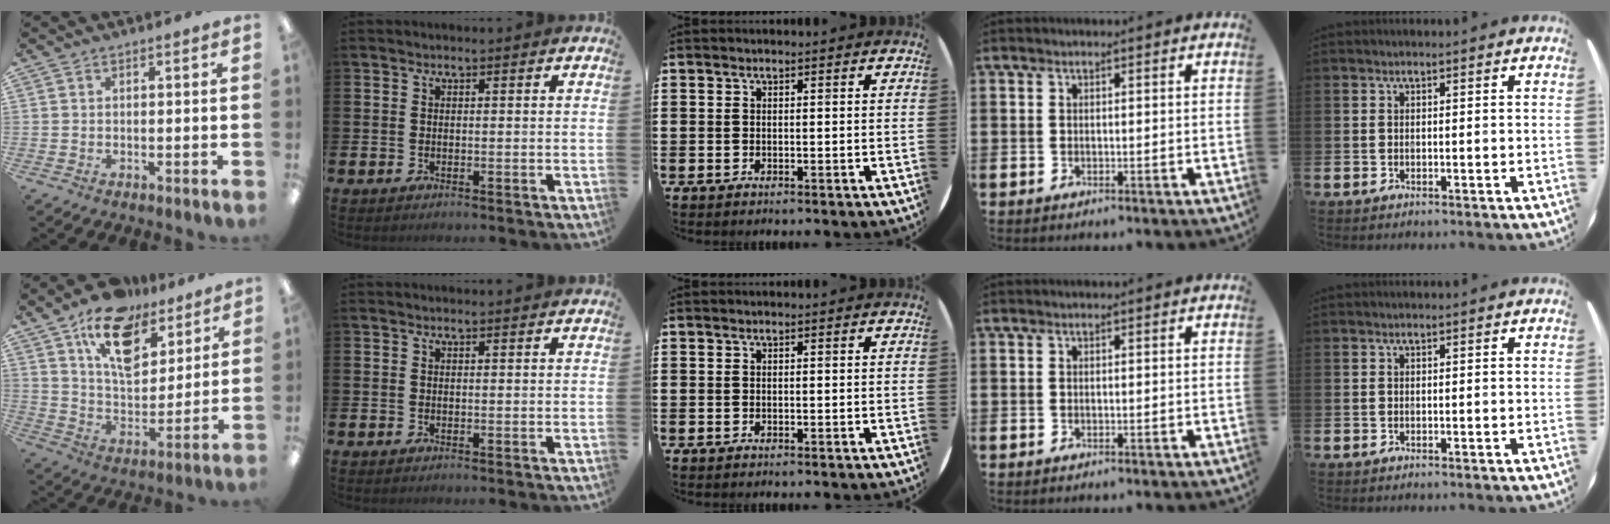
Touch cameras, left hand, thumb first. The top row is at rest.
{"thumb": {"total": 16.4, "force": [10.6, 9.0, 8.7], "torque": [-0.146, -0.049, 0.191]}, "index": {"total": 0.6, "force": [0.6, 0.0, 0.1], "torque": [0.008, -0.004, 0.009]}}